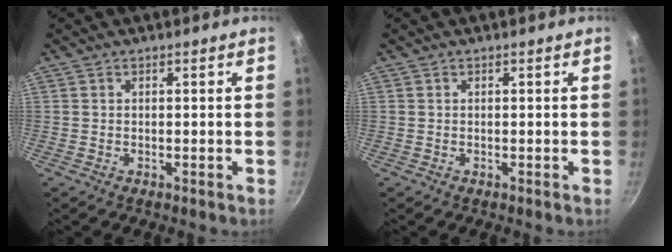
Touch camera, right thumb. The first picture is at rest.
{"total": 0.0}